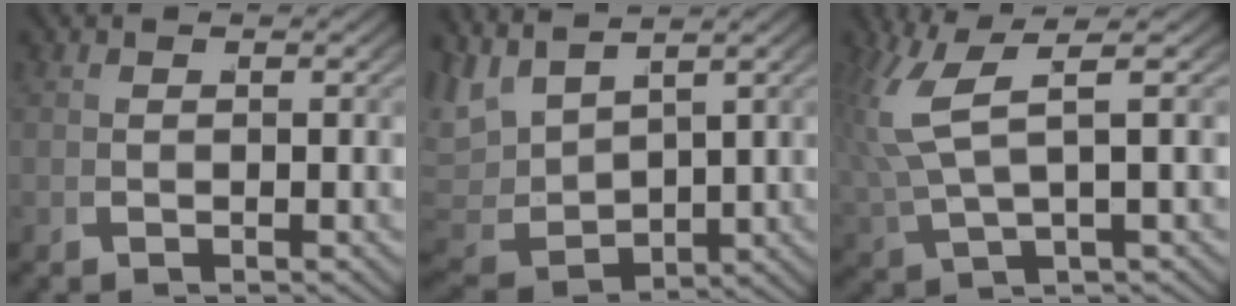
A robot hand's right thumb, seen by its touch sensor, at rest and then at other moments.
{"total": 8.1, "force": [1.5, 6.1, 5.1], "torque": [-0.133, -0.031, 0.048]}
{"total": 6.9, "force": [2.1, 3.4, 5.6], "torque": [-0.125, -0.005, 0.044]}